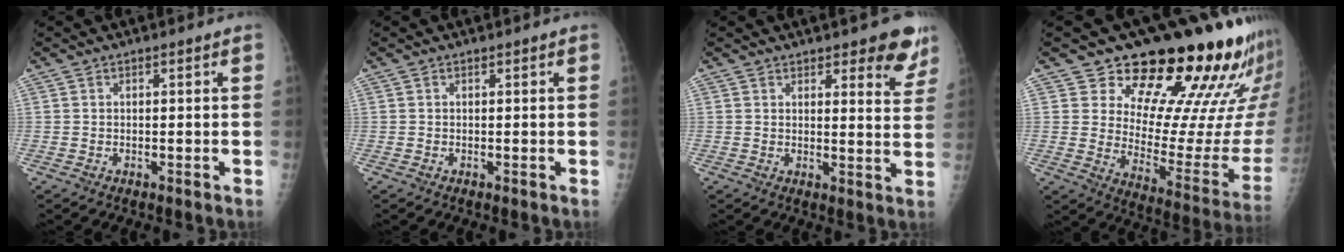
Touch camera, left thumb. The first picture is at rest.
{"total": 0.0}
{"total": 7.4, "force": [5.2, 2.8, 4.4], "torque": [-0.018, -0.032, 0.060]}
{"total": 23.6, "force": [17.9, 8.5, 12.9], "torque": [-0.134, -0.126, 0.236]}